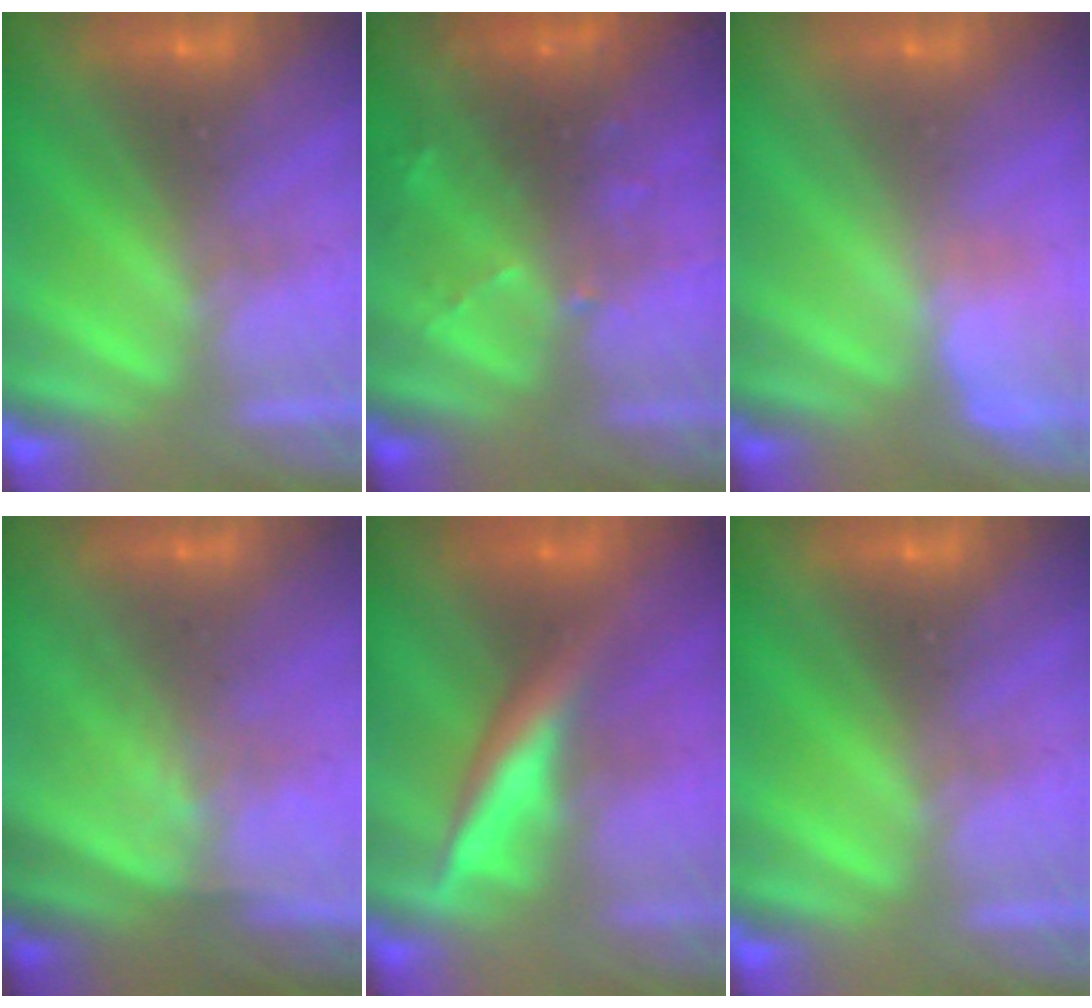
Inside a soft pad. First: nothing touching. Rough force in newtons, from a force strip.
{"total": 8.4}
{"total": 2.8}
{"total": 1.3}
{"total": 2.9}
{"total": 0.0}